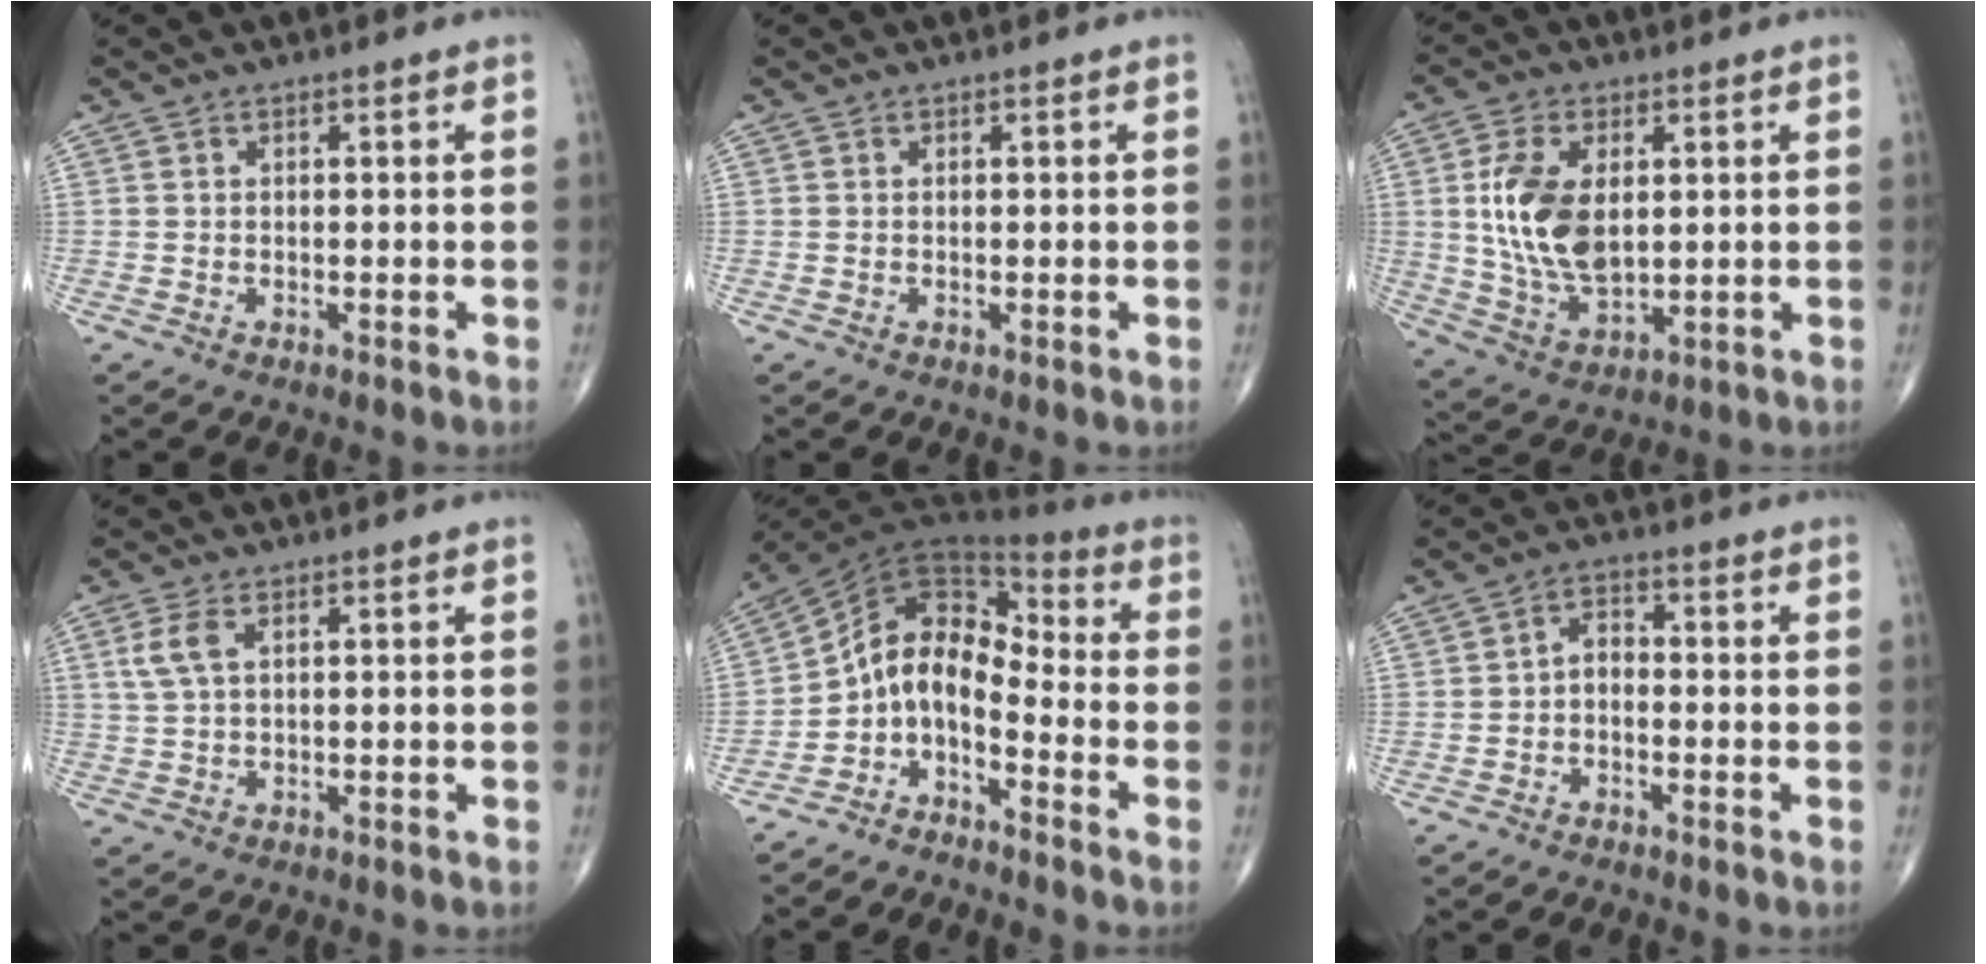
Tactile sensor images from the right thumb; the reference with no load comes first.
{"total": 0.0}
{"total": 13.8, "force": [2.1, 7.9, 11.1], "torque": [-0.209, -0.012, 0.048]}
{"total": 4.1, "force": [1.4, 2.0, 3.3], "torque": [-0.084, 0.010, 0.032]}
{"total": 9.7, "force": [-4.7, 5.8, 6.3], "torque": [-0.080, 0.094, -0.101]}
{"total": 3.1, "force": [-1.1, 2.0, 2.2], "torque": [-0.026, 0.023, -0.031]}